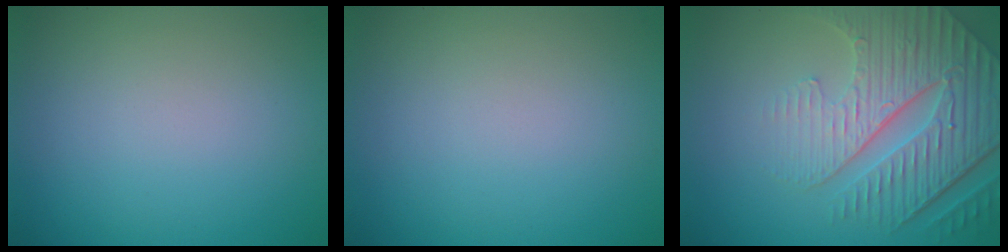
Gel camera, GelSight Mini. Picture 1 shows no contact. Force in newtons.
{"total": 0.0}
{"total": 7.4, "press": 5.6, "slide": 4.8}